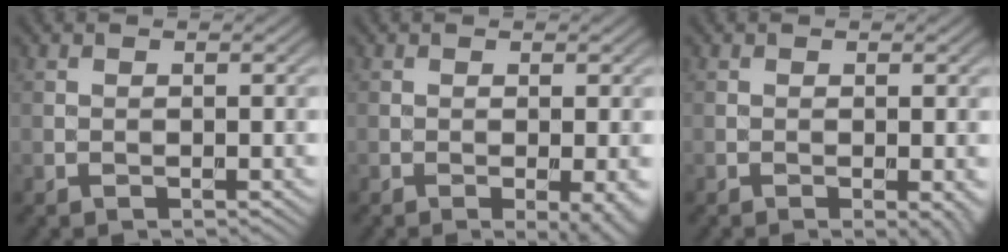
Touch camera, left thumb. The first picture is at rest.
{"total": 3.1, "force": [-0.9, 0.5, 2.9], "torque": [-0.041, -0.008, -0.010]}
{"total": 1.6, "force": [-0.4, 0.2, 1.5], "torque": [-0.019, -0.005, -0.008]}